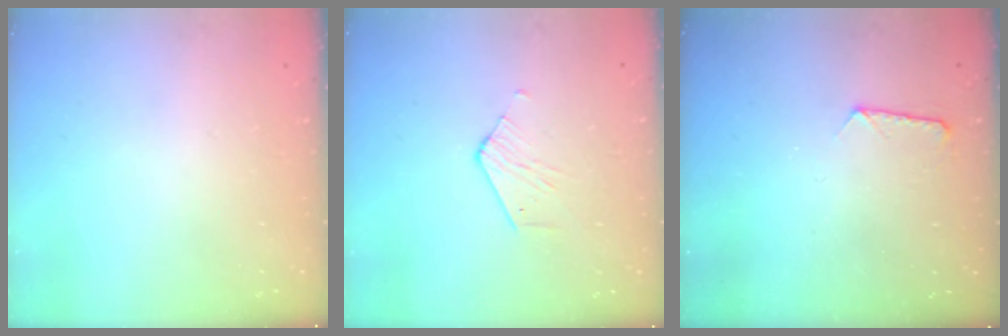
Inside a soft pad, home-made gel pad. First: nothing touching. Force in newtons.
{"total": 2.4, "press": 2.4, "slide": 0.2}
{"total": 8.1, "press": 8.1, "slide": 0.6}